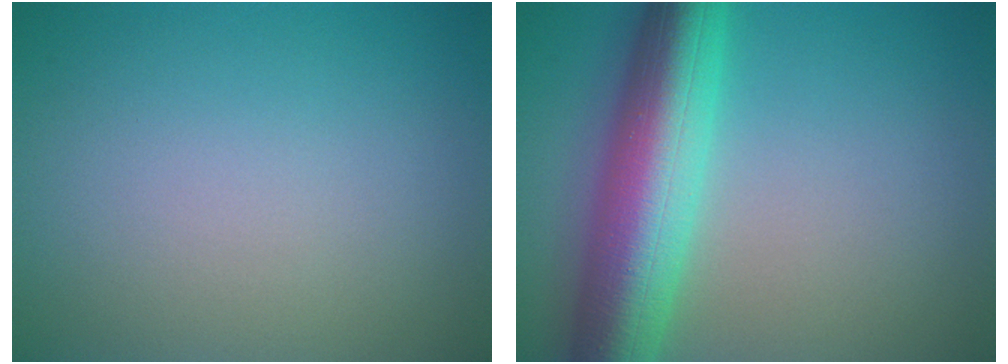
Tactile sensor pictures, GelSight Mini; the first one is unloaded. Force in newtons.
{"total": 10.1, "press": 10.1, "slide": 0.4}